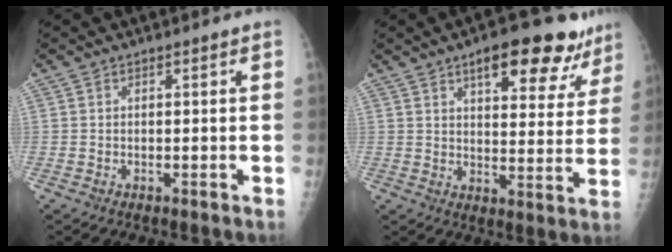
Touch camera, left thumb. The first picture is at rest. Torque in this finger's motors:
{"motor_torque": [1.01, 0.30, 0.94, -0.58, 0.19]}